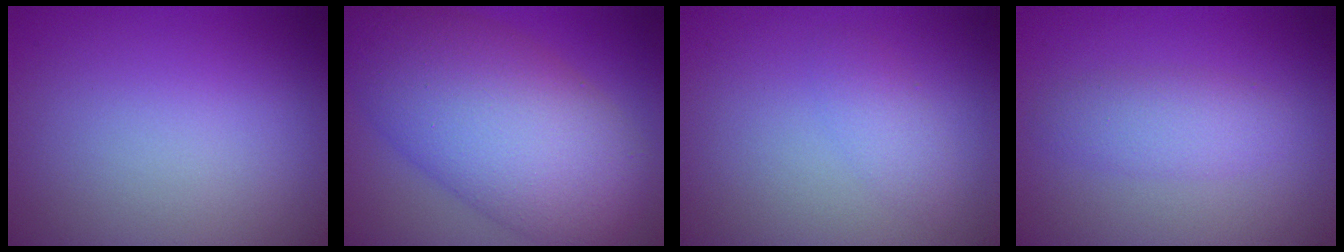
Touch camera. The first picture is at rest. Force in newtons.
{"total": 11.6, "press": 11.6, "slide": 0.3}
{"total": 1.5, "press": 1.5, "slide": 0.1}
{"total": 2.3, "press": 2.3, "slide": 0.1}